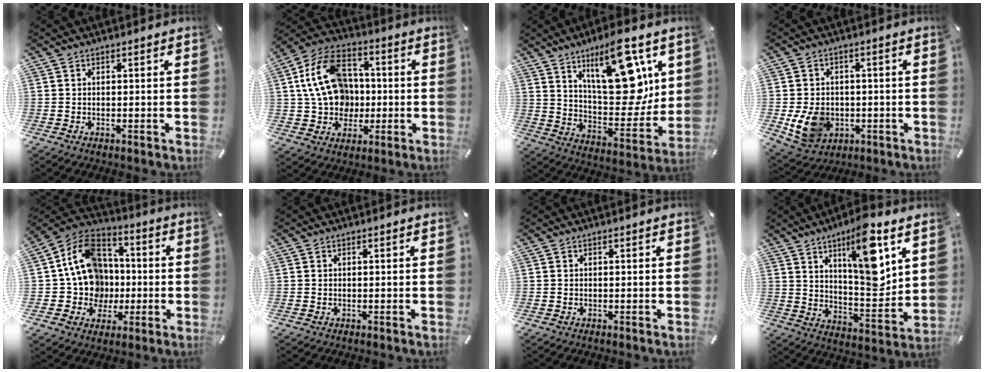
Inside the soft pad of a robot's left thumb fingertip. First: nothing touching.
{"total": 16.5, "force": [0.6, 13.5, 9.4], "torque": [-0.200, 0.019, 0.017]}
{"total": 20.7, "force": [10.2, 9.3, 15.4], "torque": [-0.219, -0.065, 0.167]}
{"total": 9.6, "force": [-1.6, 8.1, 4.9], "torque": [-0.101, 0.006, -0.028]}
{"total": 16.8, "force": [-0.8, 15.3, 7.0], "torque": [-0.134, 0.008, -0.003]}
{"total": 0.0}
{"total": 0.0}
{"total": 16.0, "force": [8.5, 5.1, 12.6], "torque": [-0.175, -0.053, 0.133]}